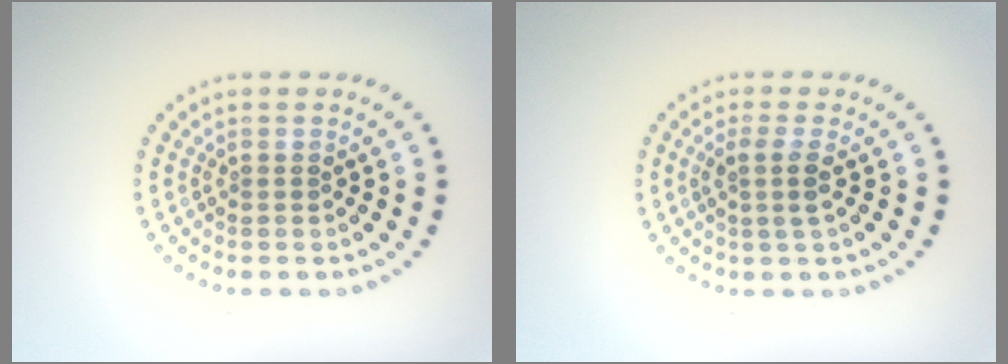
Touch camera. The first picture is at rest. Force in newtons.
{"total": 1.9, "press": 1.5, "slide": 1.2}